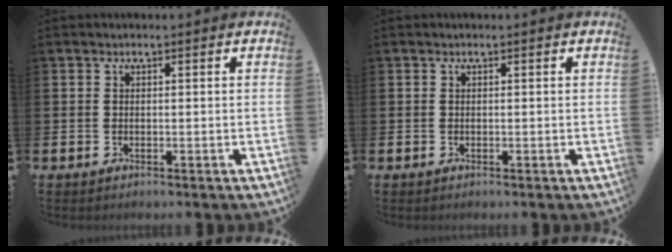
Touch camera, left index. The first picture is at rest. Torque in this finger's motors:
{"motor_torque": [0.00, 0.00, -0.03, 0.00]}